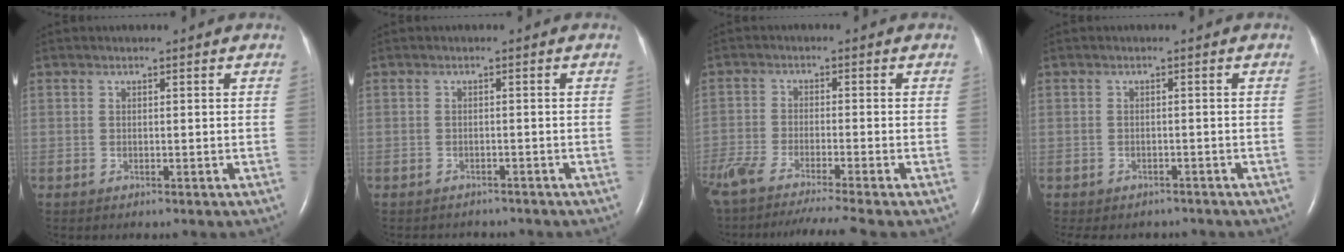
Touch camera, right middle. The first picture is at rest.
{"total": 3.6, "force": [-3.3, 1.4, 0.4], "torque": [-0.007, -0.002, -0.040]}
{"total": 15.4, "force": [-13.2, -0.4, 7.9], "torque": [-0.146, -0.041, -0.219]}
{"total": 6.7, "force": [-5.7, 3.1, 1.5], "torque": [-0.024, 0.002, -0.067]}